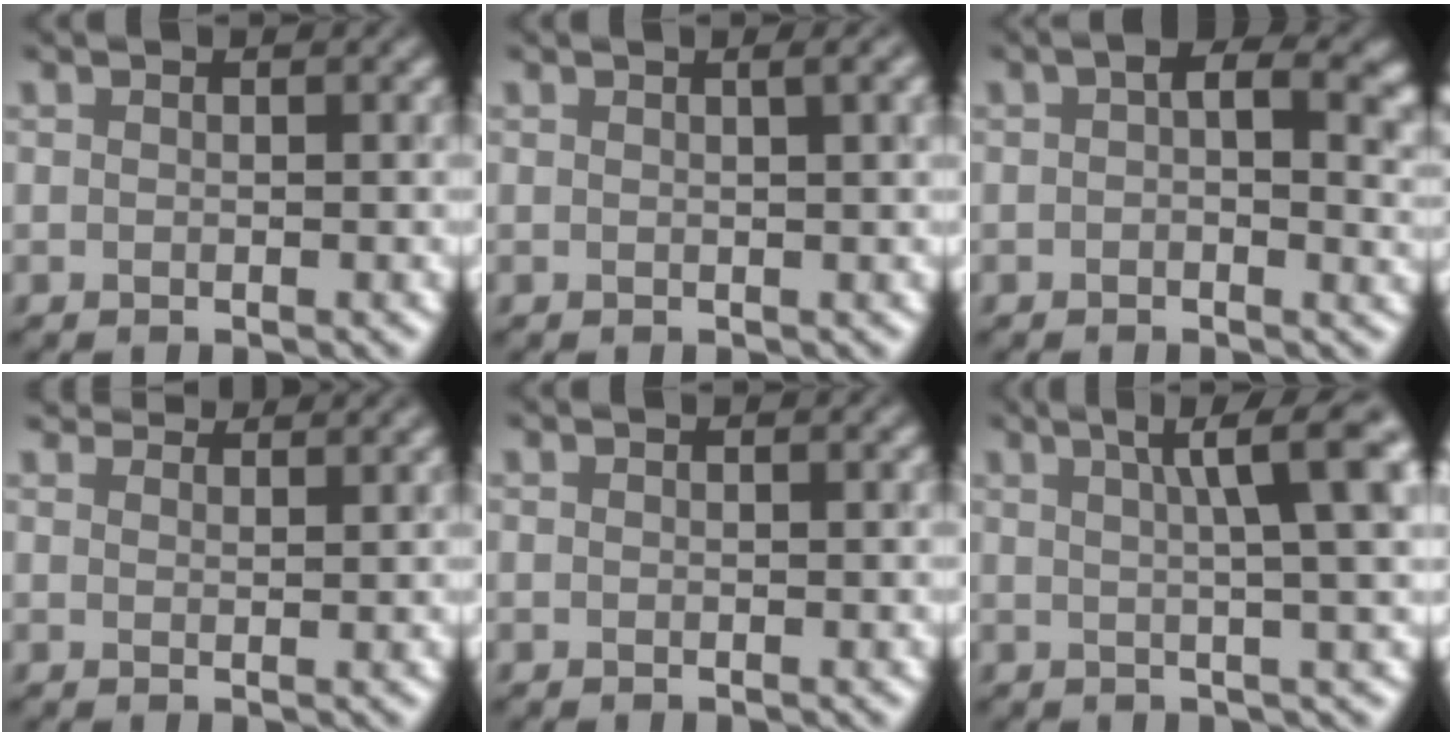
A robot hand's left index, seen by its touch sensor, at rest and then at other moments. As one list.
[{"total": 3.3, "force": [0.9, 1.2, 3.0], "torque": [-0.021, 0.014, 0.003]}, {"total": 6.4, "force": [1.3, 3.2, 5.4], "torque": [-0.061, 0.013, 0.013]}, {"total": 5.0, "force": [4.6, 1.0, 1.5], "torque": [-0.024, 0.014, 0.041]}, {"total": 0.0}, {"total": 8.7, "force": [2.8, 1.7, 8.0], "torque": [-0.069, 0.031, 0.032]}]